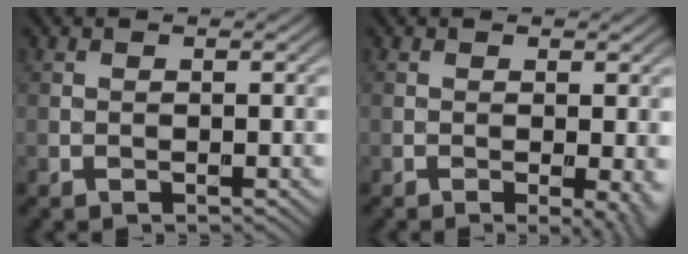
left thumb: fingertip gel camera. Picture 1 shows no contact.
{"total": 3.1, "force": [-0.5, 0.6, 3.0], "torque": [-0.041, -0.007, -0.008]}